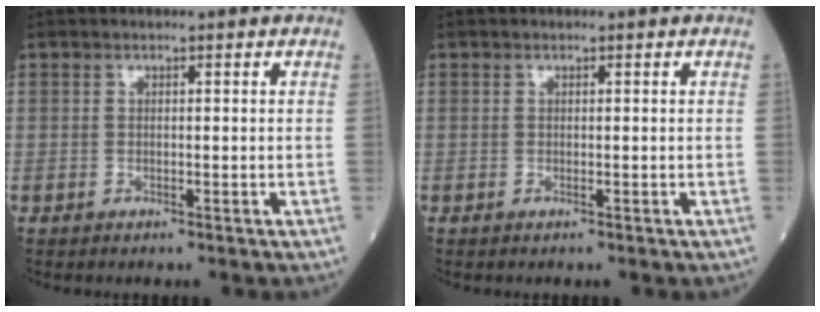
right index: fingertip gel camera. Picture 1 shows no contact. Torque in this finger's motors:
{"motor_torque": [-0.17, 0.08, -0.01, -0.01]}